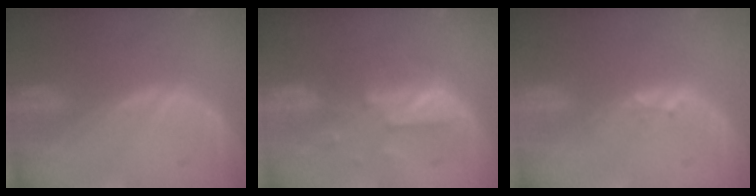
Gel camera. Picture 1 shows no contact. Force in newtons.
{"total": 6.0, "press": 6.0, "slide": 0.6}
{"total": 1.7, "press": 1.5, "slide": 0.9}